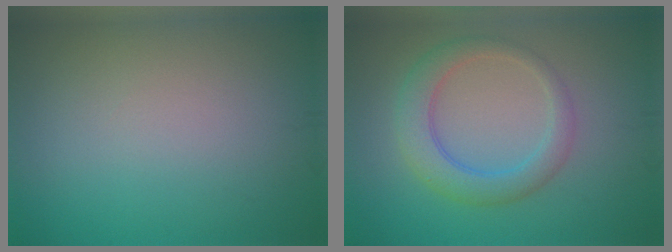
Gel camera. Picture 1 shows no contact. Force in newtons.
{"total": 3.9, "press": 3.9, "slide": 0.1}